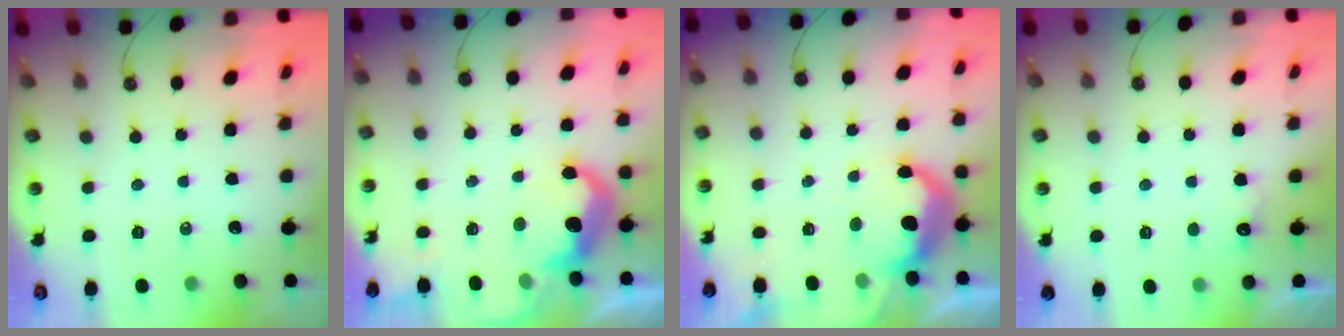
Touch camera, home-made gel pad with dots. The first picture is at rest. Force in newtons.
{"total": 9.7, "press": 9.7, "slide": 0.9}
{"total": 11.1, "press": 11.0, "slide": 0.6}
{"total": 6.9, "press": 6.8, "slide": 1.2}